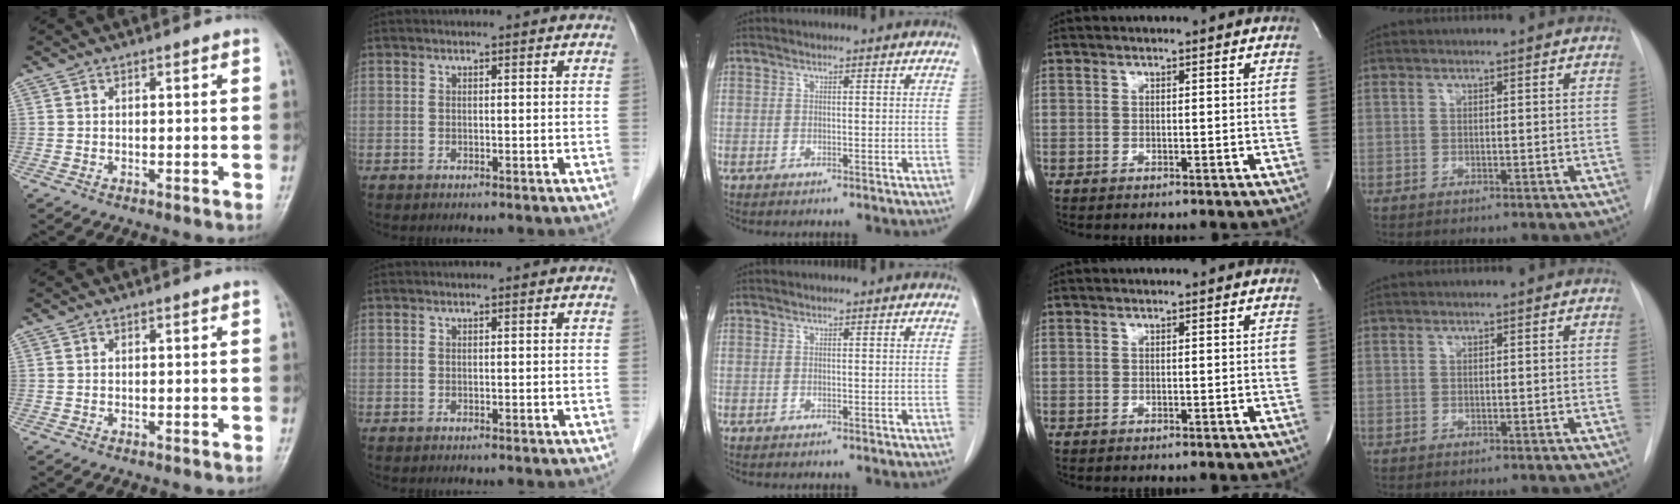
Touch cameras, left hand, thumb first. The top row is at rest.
{}